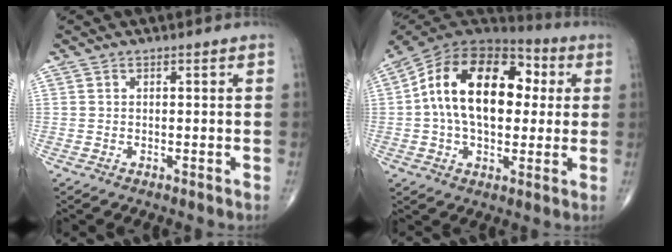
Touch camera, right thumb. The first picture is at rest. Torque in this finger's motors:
{"motor_torque": [0.40, 2.27, 2.06, 0.39, 0.21]}